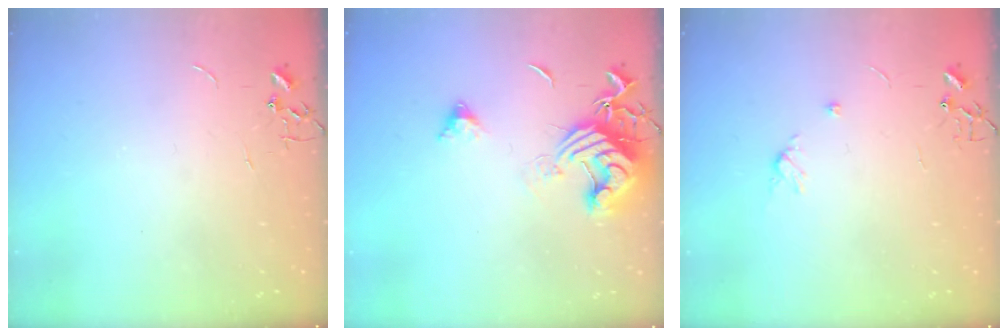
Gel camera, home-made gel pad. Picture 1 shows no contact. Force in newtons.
{"total": 13.8, "press": 13.7, "slide": 1.8}
{"total": 5.6, "press": 5.6, "slide": 0.6}